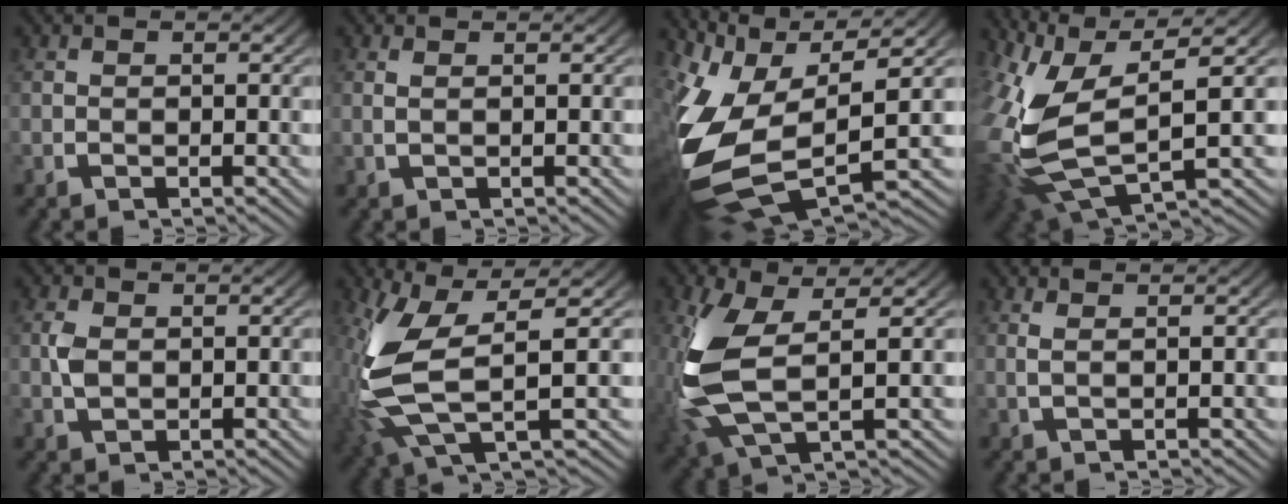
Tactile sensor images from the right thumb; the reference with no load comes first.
{"total": 0.7, "force": [0.3, -0.1, 0.6], "torque": [-0.015, 0.000, 0.010]}
{"total": 17.8, "force": [-1.7, 11.2, 13.7], "torque": [-0.323, -0.068, 0.007]}
{"total": 13.5, "force": [-0.7, 8.2, 10.7], "torque": [-0.258, -0.059, 0.020]}
{"total": 2.1, "force": [0.1, 1.6, 1.4], "torque": [-0.037, -0.005, 0.007]}
{"total": 10.2, "force": [0.3, 4.8, 9.0], "torque": [-0.196, -0.013, 0.016]}
{"total": 9.6, "force": [0.1, 5.3, 8.0], "torque": [-0.207, -0.026, 0.024]}
{"total": 1.0, "force": [0.4, 0.0, 0.9], "torque": [-0.021, -0.001, 0.012]}